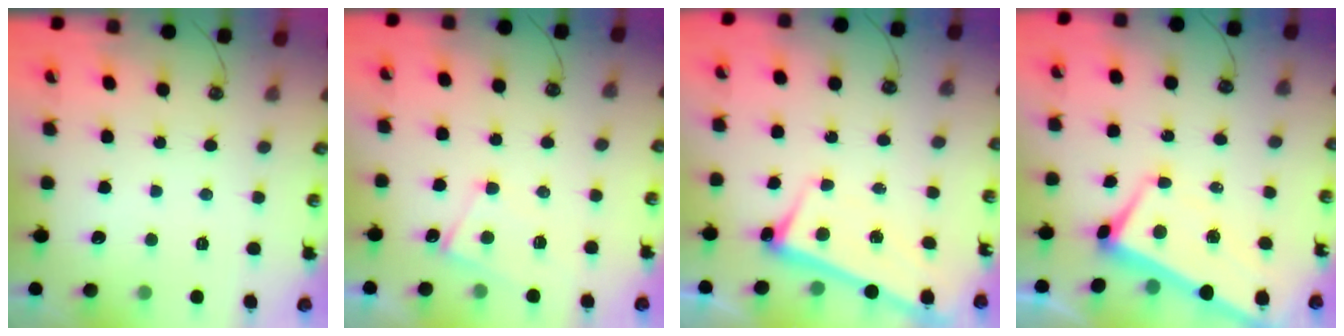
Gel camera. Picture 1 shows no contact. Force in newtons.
{"total": 2.6, "press": 2.5, "slide": 0.5}
{"total": 2.6, "press": 2.6, "slide": 0.5}
{"total": 1.2, "press": 0.3, "slide": 1.1}